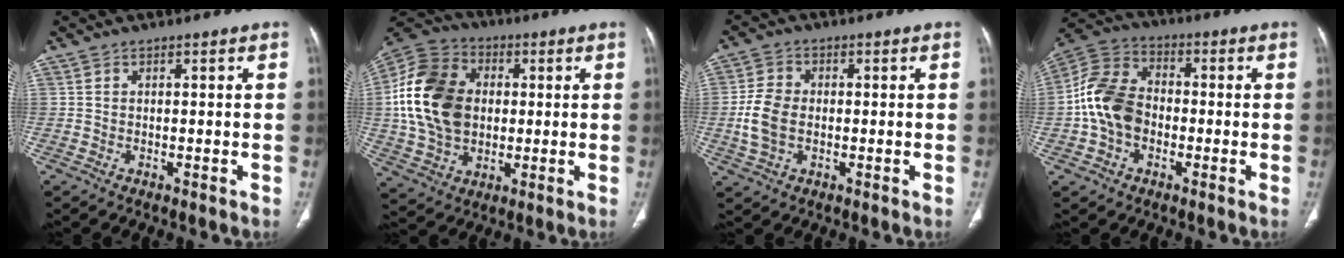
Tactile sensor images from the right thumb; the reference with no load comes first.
{"total": 20.4, "force": [1.4, 15.0, 13.7], "torque": [-0.261, 0.015, 0.027]}
{"total": 6.8, "force": [-0.7, 4.7, 4.9], "torque": [-0.107, 0.007, -0.015]}
{"total": 12.5, "force": [-1.8, 9.2, 8.3], "torque": [-0.155, 0.035, -0.046]}